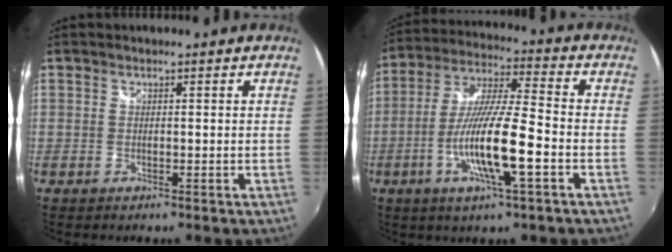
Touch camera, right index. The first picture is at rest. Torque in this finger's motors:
{"motor_torque": [1.40, -0.74, 1.05, 0.21]}